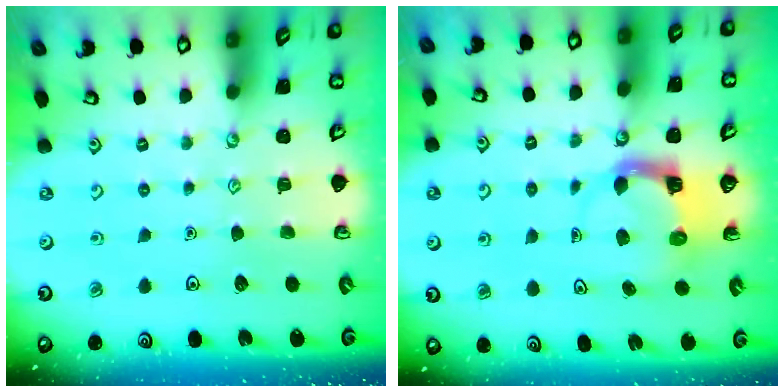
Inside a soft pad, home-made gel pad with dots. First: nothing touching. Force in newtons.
{"total": 4.0, "press": 4.0, "slide": 0.3}